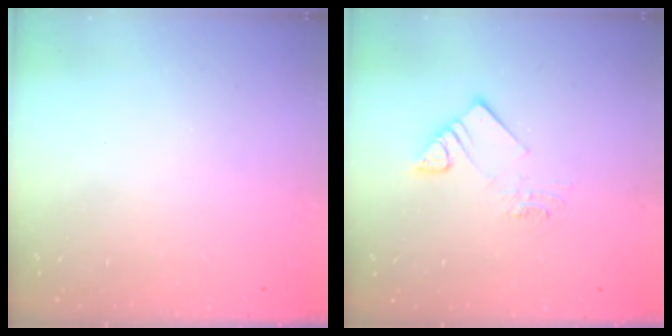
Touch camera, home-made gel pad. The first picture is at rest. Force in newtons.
{"total": 7.5, "press": 7.5, "slide": 0.4}